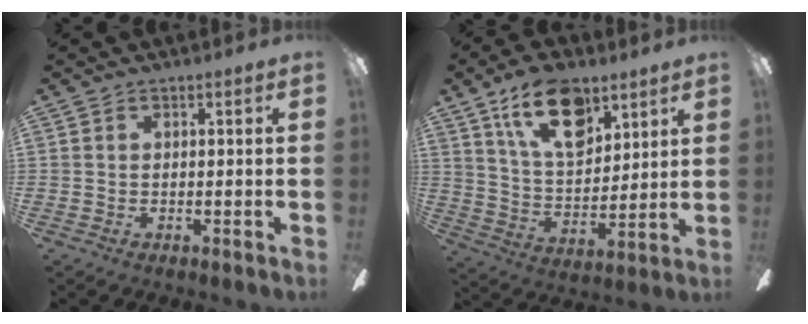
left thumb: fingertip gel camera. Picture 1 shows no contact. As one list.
[{"total": 17.5, "force": [10.2, 9.2, 10.8], "torque": [-0.180, -0.033, 0.181]}]